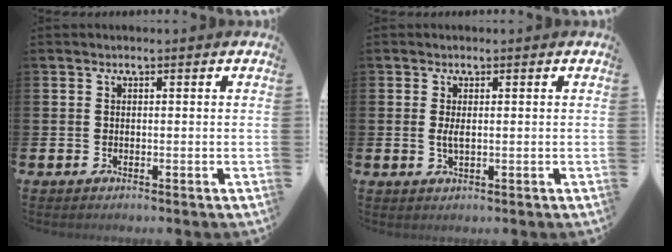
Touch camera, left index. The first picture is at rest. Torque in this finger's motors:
{"motor_torque": [0.60, -0.15, 0.34, 0.11]}